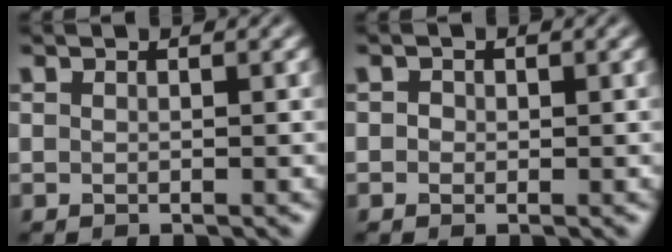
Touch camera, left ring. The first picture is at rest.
{"total": 0.9, "force": [0.1, 0.8, 0.3], "torque": [-0.003, -0.003, -0.001]}